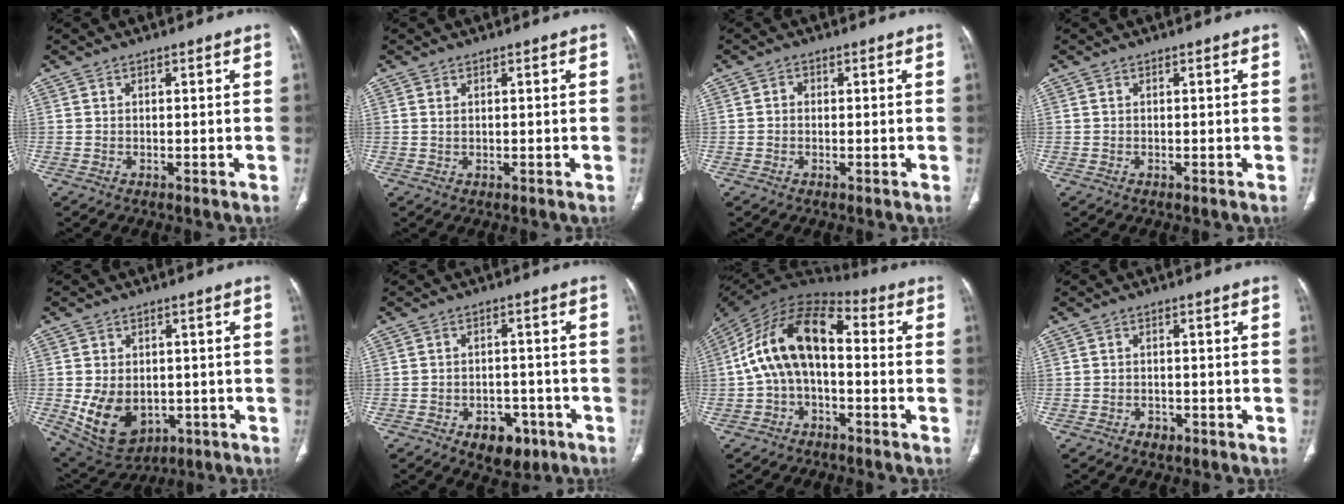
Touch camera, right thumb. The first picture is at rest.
{"total": 0.8, "force": [0.4, 0.4, 0.6], "torque": [-0.014, 0.003, 0.012]}
{"total": 1.1, "force": [0.0, 1.0, 0.5], "torque": [-0.002, 0.004, -0.003]}
{"total": 0.0}
{"total": 12.0, "force": [-2.2, 8.8, 7.9], "torque": [-0.115, 0.000, -0.008]}
{"total": 7.4, "force": [-3.9, 4.9, 4.0], "torque": [-0.026, 0.027, -0.049]}
{"total": 15.4, "force": [-0.2, 8.8, 12.6], "torque": [-0.221, 0.051, -0.015]}
{"total": 1.8, "force": [-1.1, 1.3, 0.6], "torque": [-0.006, 0.007, -0.013]}